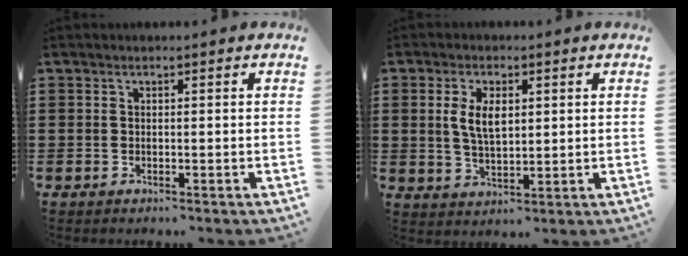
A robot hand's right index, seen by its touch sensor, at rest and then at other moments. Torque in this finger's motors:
{"motor_torque": [0.73, 0.43, 0.36, 0.11]}